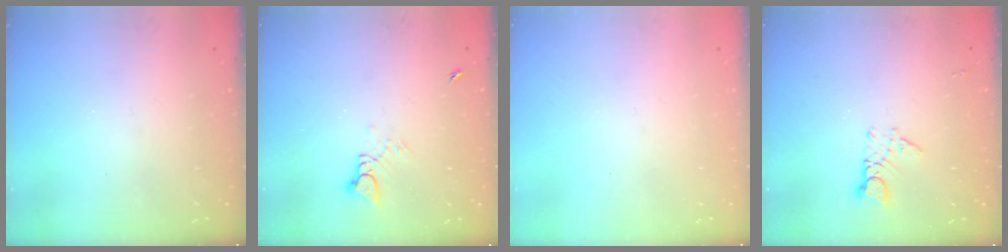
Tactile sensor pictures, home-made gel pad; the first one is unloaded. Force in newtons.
{"total": 3.4, "press": 3.4, "slide": 0.3}
{"total": 0.0}
{"total": 2.4, "press": 2.4, "slide": 0.2}